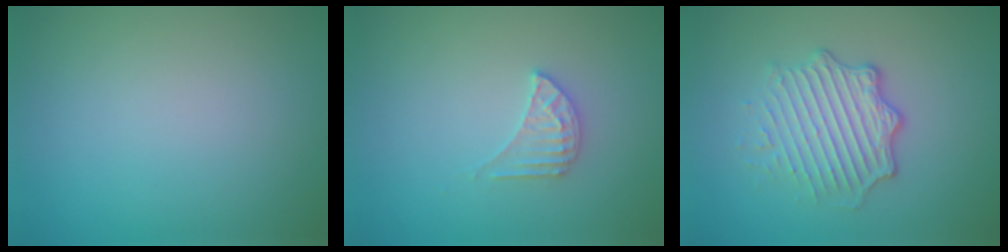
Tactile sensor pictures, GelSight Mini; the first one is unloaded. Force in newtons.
{"total": 2.1, "press": 2.0, "slide": 0.4}
{"total": 4.8, "press": 3.5, "slide": 3.3}